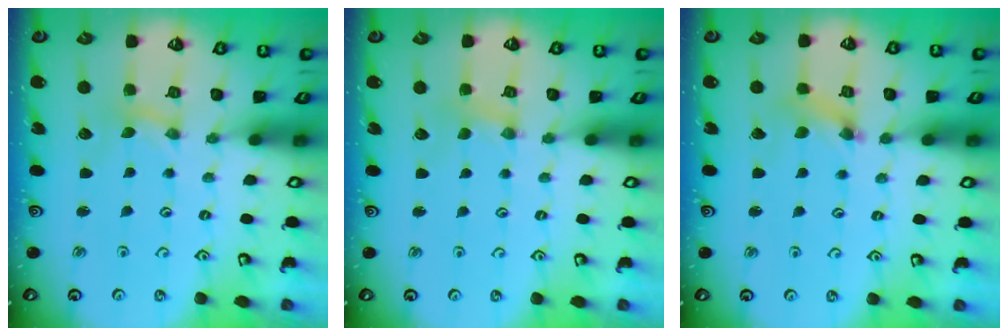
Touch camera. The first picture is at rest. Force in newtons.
{"total": 1.7, "press": 1.6, "slide": 0.4}
{"total": 2.5, "press": 2.5, "slide": 0.1}